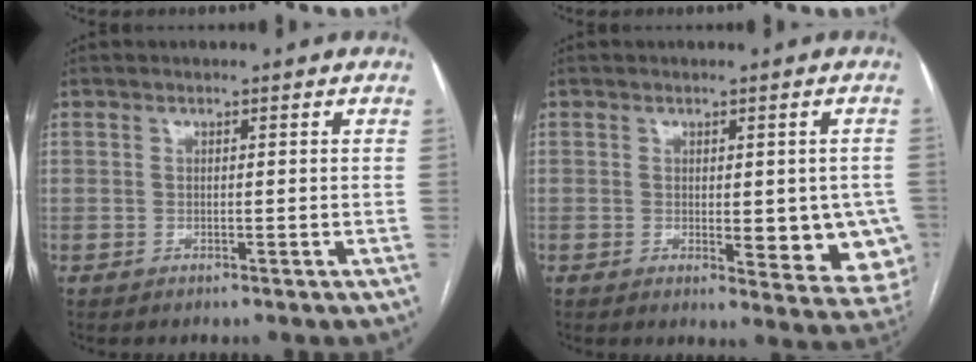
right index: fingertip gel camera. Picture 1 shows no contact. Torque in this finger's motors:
{"motor_torque": [0.21, -0.04, 0.16, 0.04]}